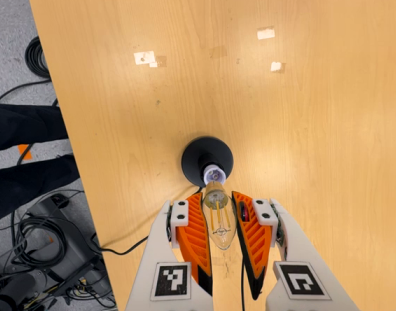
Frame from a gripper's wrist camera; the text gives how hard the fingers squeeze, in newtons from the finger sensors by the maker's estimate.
{"total": 21.1, "left": 23.4, "right": 18.7}